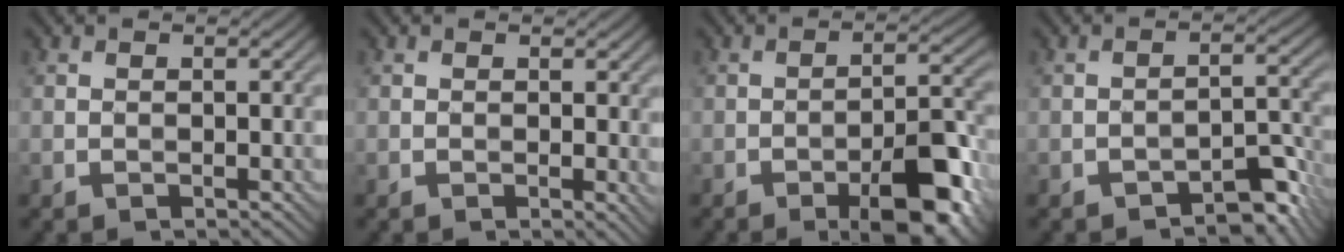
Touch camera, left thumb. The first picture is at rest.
{"total": 1.6, "force": [0.5, 1.0, 1.2], "torque": [-0.017, -0.001, 0.007]}
{"total": 9.2, "force": [-5.1, 2.7, 7.2], "torque": [-0.096, 0.010, -0.080]}
{"total": 4.8, "force": [-3.6, 1.7, 2.6], "torque": [-0.026, 0.016, -0.050]}